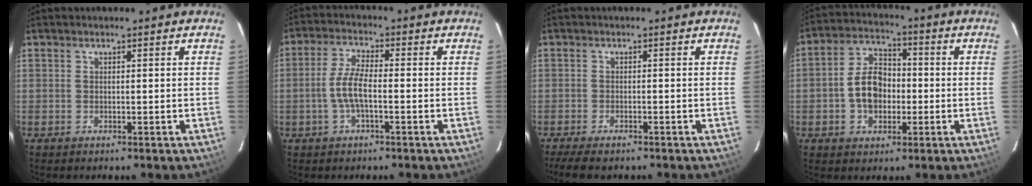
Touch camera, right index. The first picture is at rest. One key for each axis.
{"total": 5.7, "fx": -1.5, "fy": 1.5, "fz": 5.3, "tx": -0.112, "ty": 0.004, "tz": -0.029}
{"total": 6.1, "fx": -5.0, "fy": 1.7, "fz": 3.2, "tx": -0.082, "ty": -0.022, "tz": -0.086}
{"total": 11.8, "fx": -1.0, "fy": 7.8, "fz": 8.8, "tx": -0.168, "ty": 0.023, "tz": -0.010}